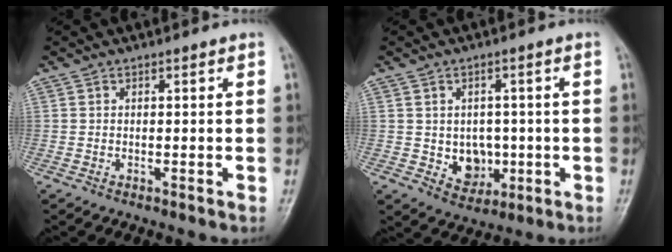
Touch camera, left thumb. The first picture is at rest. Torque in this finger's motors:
{"motor_torque": [0.11, 0.11, 0.12, 0.06, 0.02]}